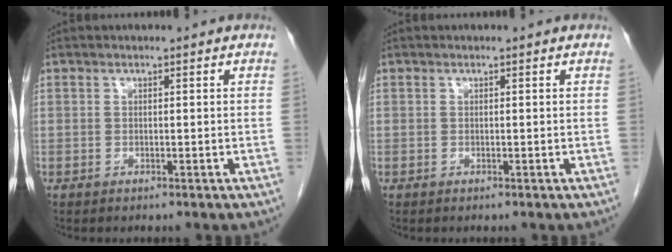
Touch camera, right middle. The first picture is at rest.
{"total": 0.0}